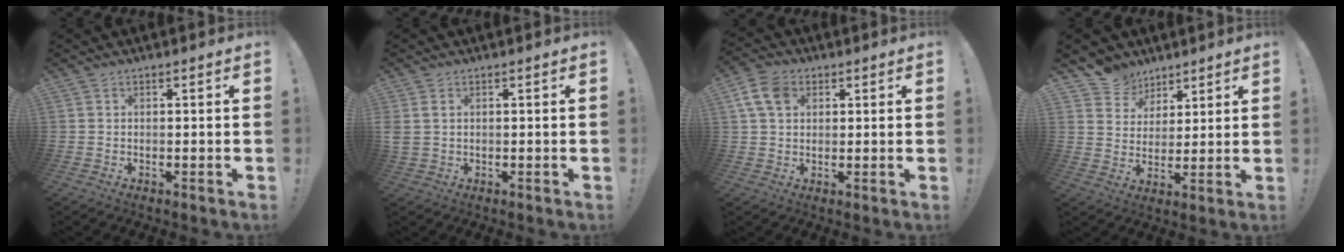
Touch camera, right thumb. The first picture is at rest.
{"total": 2.6, "force": [0.9, 1.7, 1.8], "torque": [-0.042, 0.002, 0.017]}
{"total": 8.8, "force": [3.3, 6.3, 5.3], "torque": [-0.099, 0.004, 0.066]}
{"total": 7.7, "force": [5.1, 5.7, 0.6], "torque": [-0.020, -0.044, 0.104]}